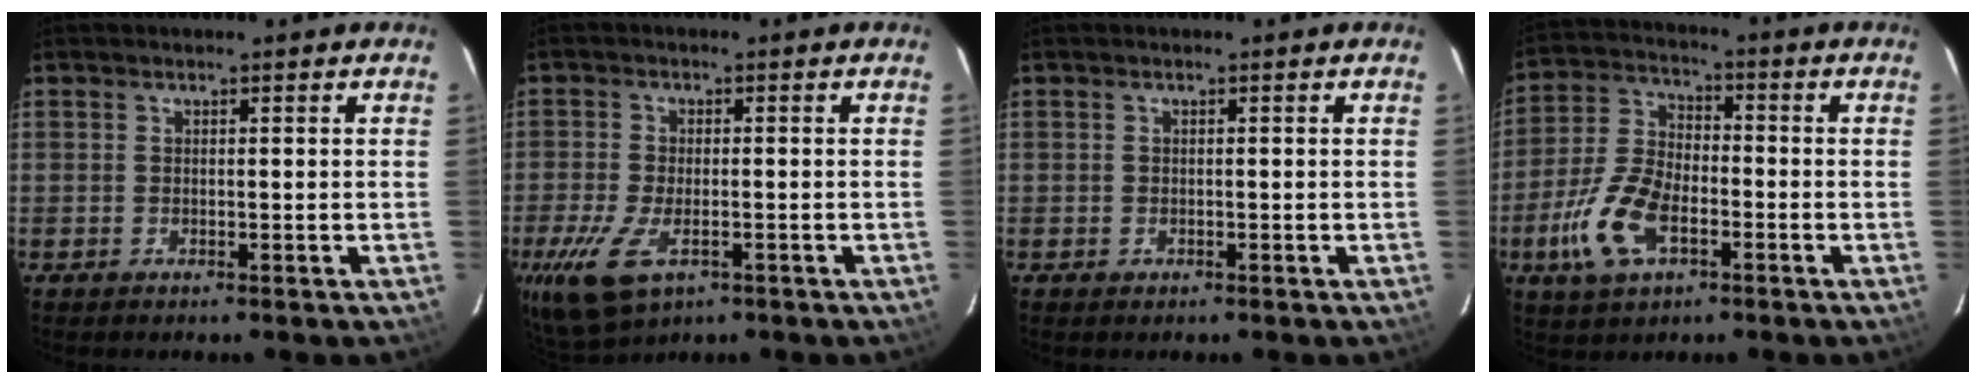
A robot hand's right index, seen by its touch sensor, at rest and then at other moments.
{"total": 10.8, "force": [-4.9, 5.5, 7.9], "torque": [-0.184, -0.033, -0.085]}
{"total": 0.7, "force": [-0.3, 0.6, 0.1], "torque": [0.001, 0.000, -0.003]}
{"total": 12.4, "force": [-5.1, 6.4, 9.4], "torque": [-0.211, 0.001, -0.095]}